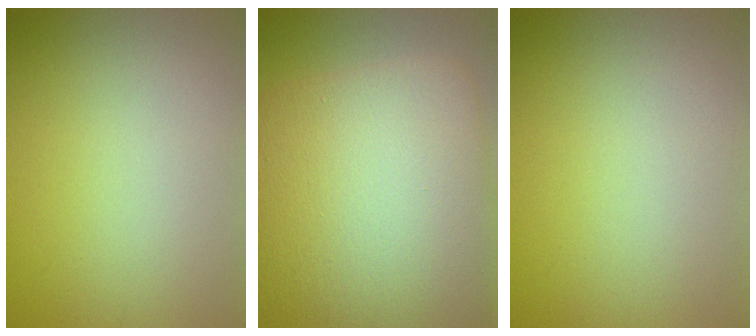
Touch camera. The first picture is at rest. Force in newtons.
{"total": 16.4, "press": 16.4, "slide": 0.5}
{"total": 0.0}